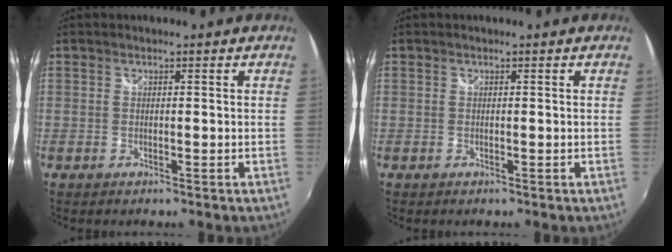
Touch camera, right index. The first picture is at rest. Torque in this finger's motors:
{"motor_torque": [0.05, 0.06, 0.03, 0.01]}